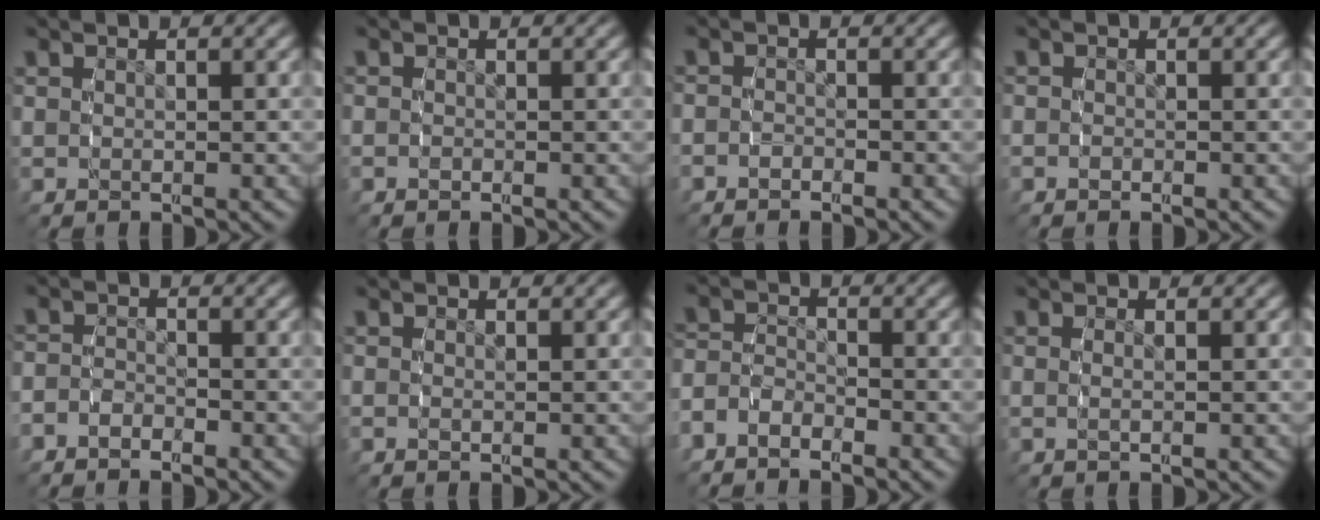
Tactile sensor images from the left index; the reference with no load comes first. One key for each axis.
{"total": 0.7, "fx": -0.4, "fy": 0.4, "fz": 0.3, "tx": -0.007, "ty": -0.006, "tz": -0.007}
{"total": 1.8, "fx": -1.4, "fy": 1.1, "fz": 0.3, "tx": -0.017, "ty": -0.007, "tz": -0.026}
{"total": 1.0, "fx": -0.5, "fy": 0.8, "fz": 0.3, "tx": -0.010, "ty": -0.006, "tz": -0.009}
{"total": 2.7, "fx": -2.2, "fy": 1.4, "fz": 0.6, "tx": -0.021, "ty": -0.014, "tz": -0.036}
{"total": 0.7, "fx": -0.2, "fy": 0.2, "fz": 0.6, "tx": -0.011, "ty": -0.003, "tz": -0.001}
{"total": 3.8, "fx": -2.6, "fy": 2.4, "fz": 1.2, "tx": -0.037, "ty": -0.015, "tz": -0.045}
{"total": 1.2, "fx": -0.1, "fy": -0.1, "fz": 1.1, "tx": -0.020, "ty": -0.005, "tz": 0.000}